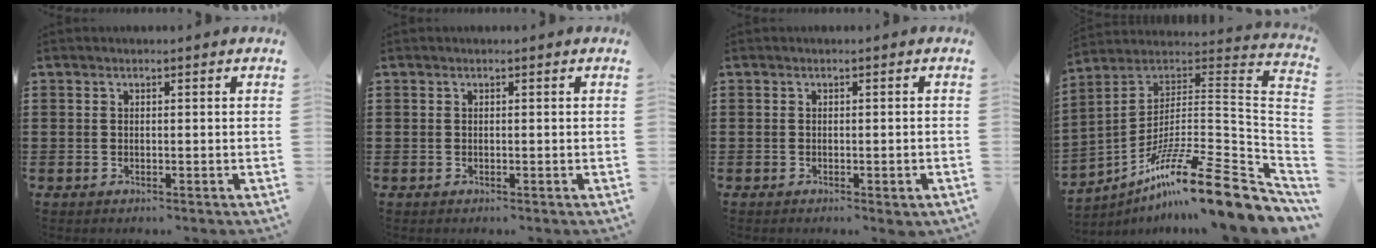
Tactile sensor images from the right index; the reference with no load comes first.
{"total": 0.0}
{"total": 0.6, "force": [-0.4, 0.1, 0.4], "torque": [-0.009, -0.004, -0.006]}
{"total": 17.0, "force": [-11.5, 0.5, 12.4], "torque": [-0.196, 0.020, -0.208]}